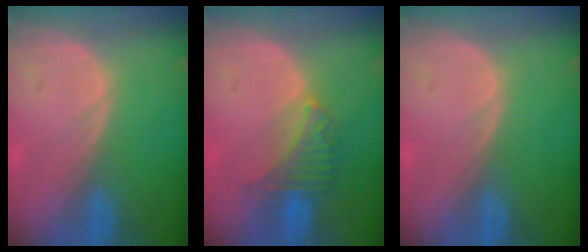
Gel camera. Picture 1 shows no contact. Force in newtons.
{"total": 5.1, "press": 5.1, "slide": 0.5}
{"total": 0.0}